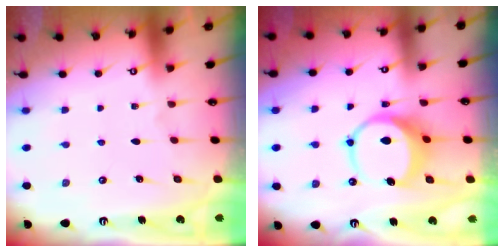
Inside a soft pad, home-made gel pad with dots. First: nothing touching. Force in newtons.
{"total": 9.2, "press": 9.1, "slide": 1.1}